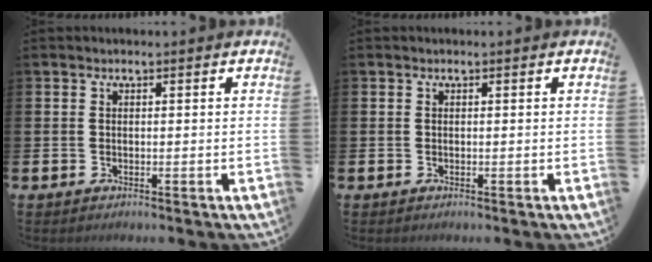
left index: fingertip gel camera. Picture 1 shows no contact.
{"total": 0.0}